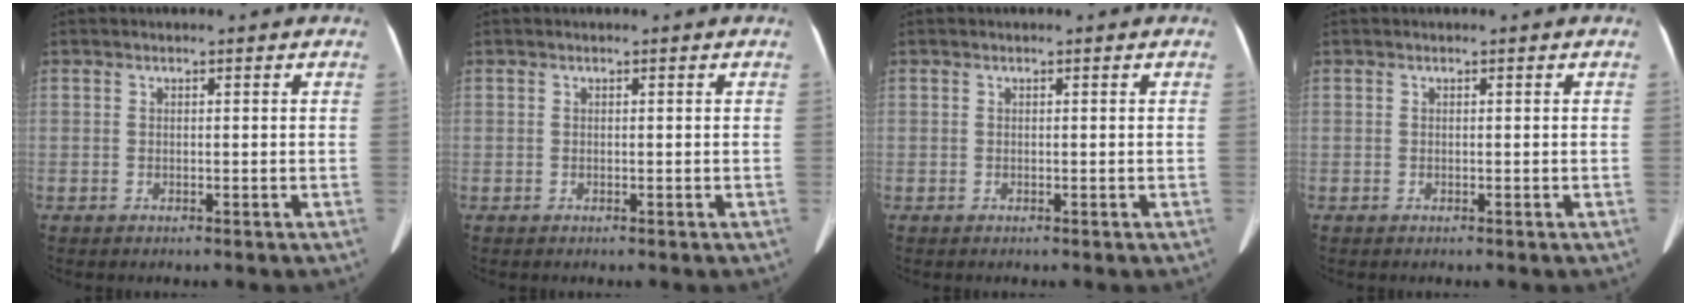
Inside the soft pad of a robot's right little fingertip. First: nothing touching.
{"total": 0.0}
{"total": 0.0}
{"total": 0.0}